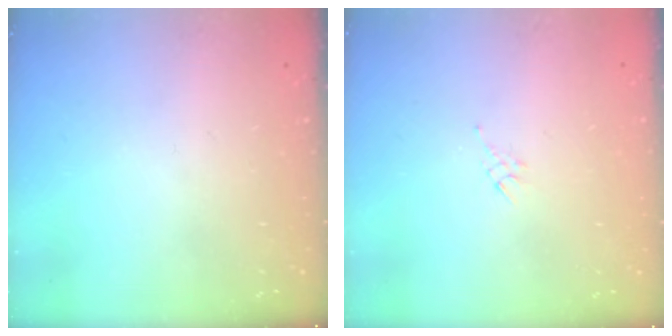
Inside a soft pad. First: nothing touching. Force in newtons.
{"total": 3.5, "press": 3.4, "slide": 0.8}